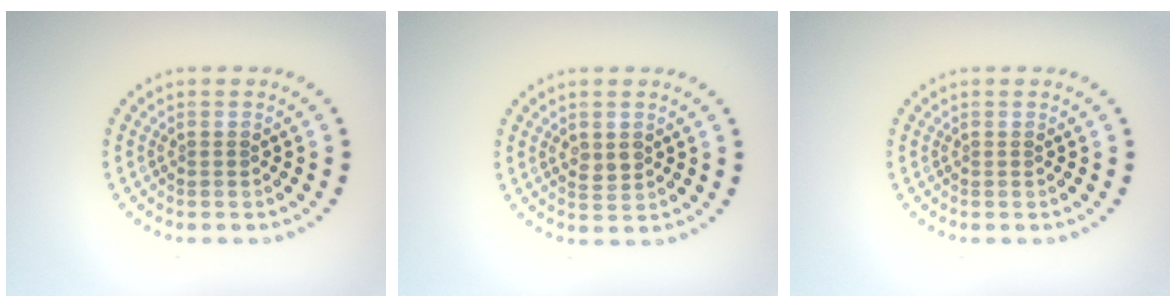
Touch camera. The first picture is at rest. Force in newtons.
{"total": 1.6, "press": 1.6, "slide": 0.1}
{"total": 0.0}